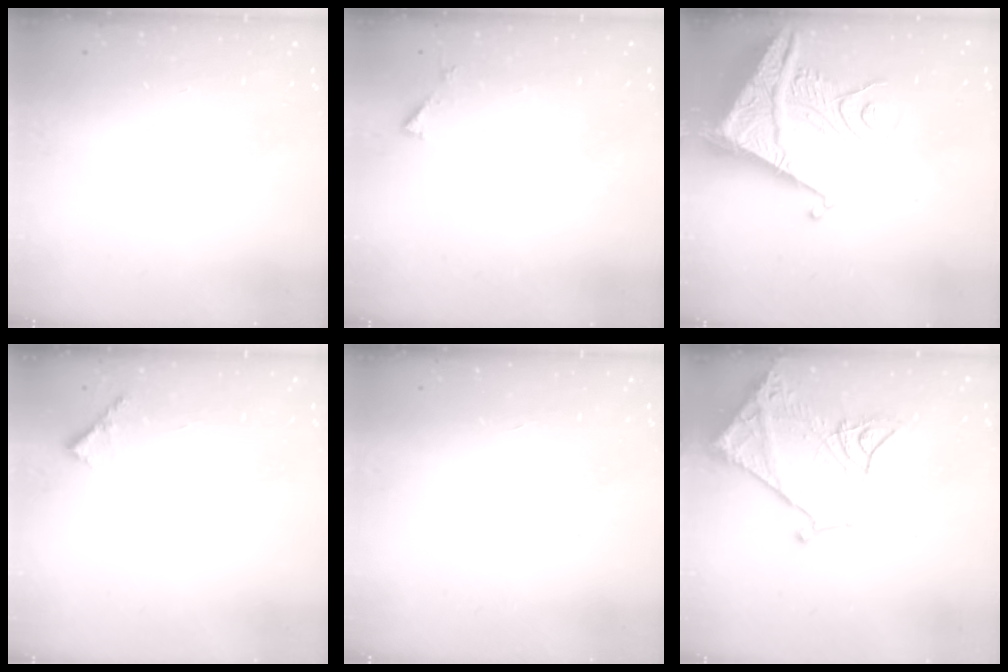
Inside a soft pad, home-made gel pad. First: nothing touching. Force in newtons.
{"total": 3.0, "press": 3.0, "slide": 0.2}
{"total": 13.1, "press": 13.0, "slide": 1.6}
{"total": 5.8, "press": 5.8, "slide": 0.5}
{"total": 1.6, "press": 1.6, "slide": 0.1}
{"total": 15.8, "press": 15.7, "slide": 1.5}